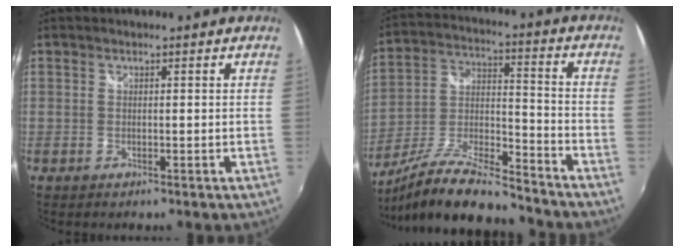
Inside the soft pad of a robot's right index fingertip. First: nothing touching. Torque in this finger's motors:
{"motor_torque": [-0.09, -0.50, 0.07, 0.02]}